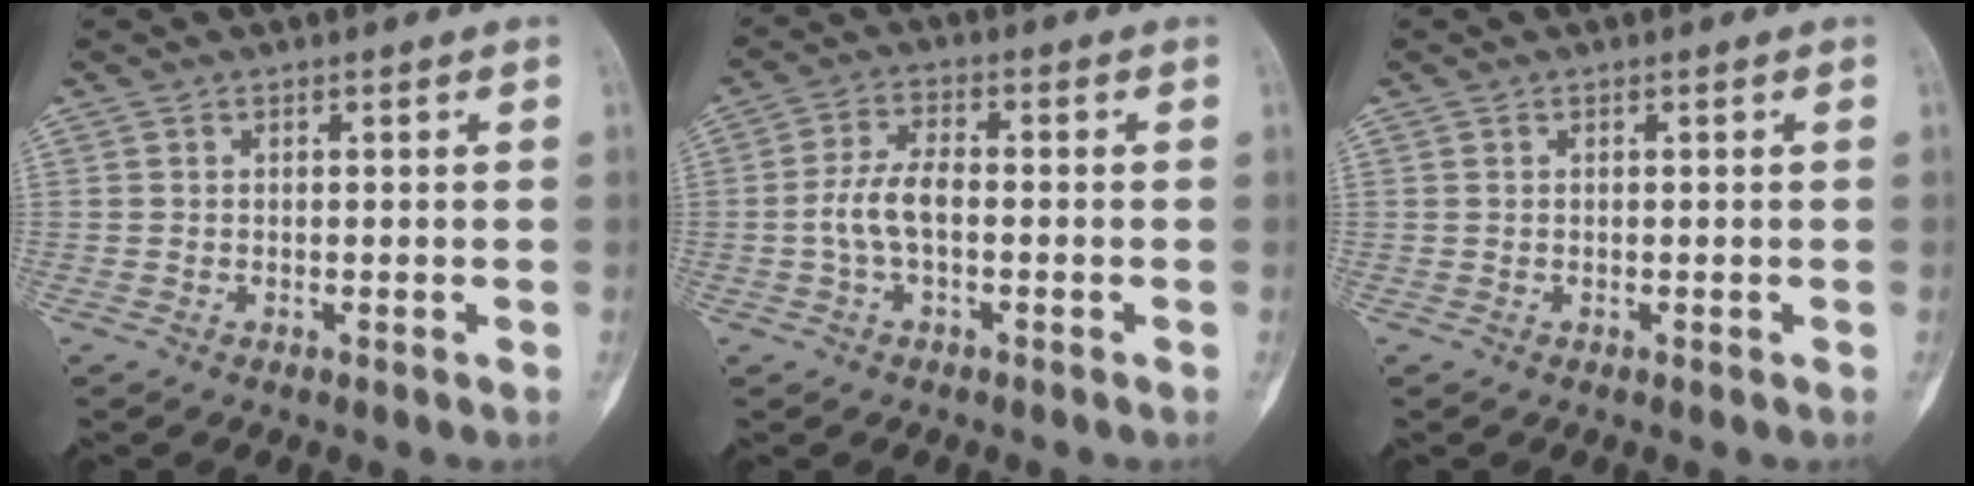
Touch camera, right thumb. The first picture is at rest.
{"total": 6.0, "force": [-1.0, 2.9, 5.2], "torque": [-0.109, 0.021, -0.024]}
{"total": 0.0}